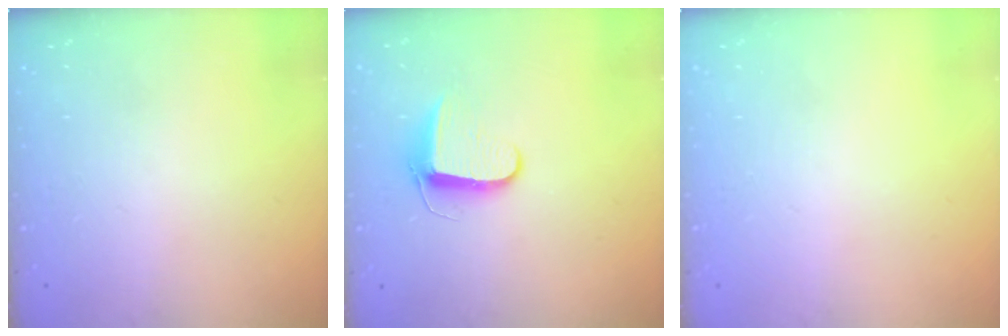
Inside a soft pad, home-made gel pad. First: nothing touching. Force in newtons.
{"total": 8.1, "press": 8.1, "slide": 0.9}
{"total": 0.0}